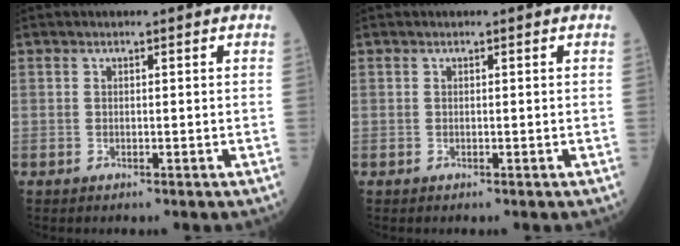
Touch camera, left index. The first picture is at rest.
{"total": 0.0}